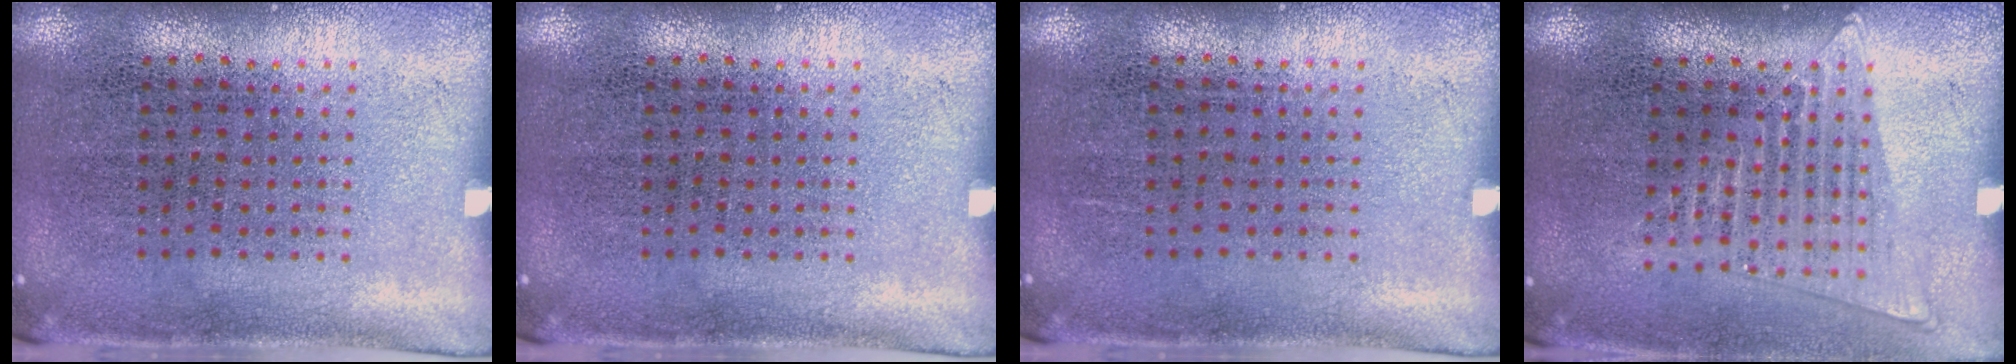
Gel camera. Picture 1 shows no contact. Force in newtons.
{"total": 0.0}
{"total": 0.0}
{"total": 1.3, "press": 1.2, "slide": 0.5}